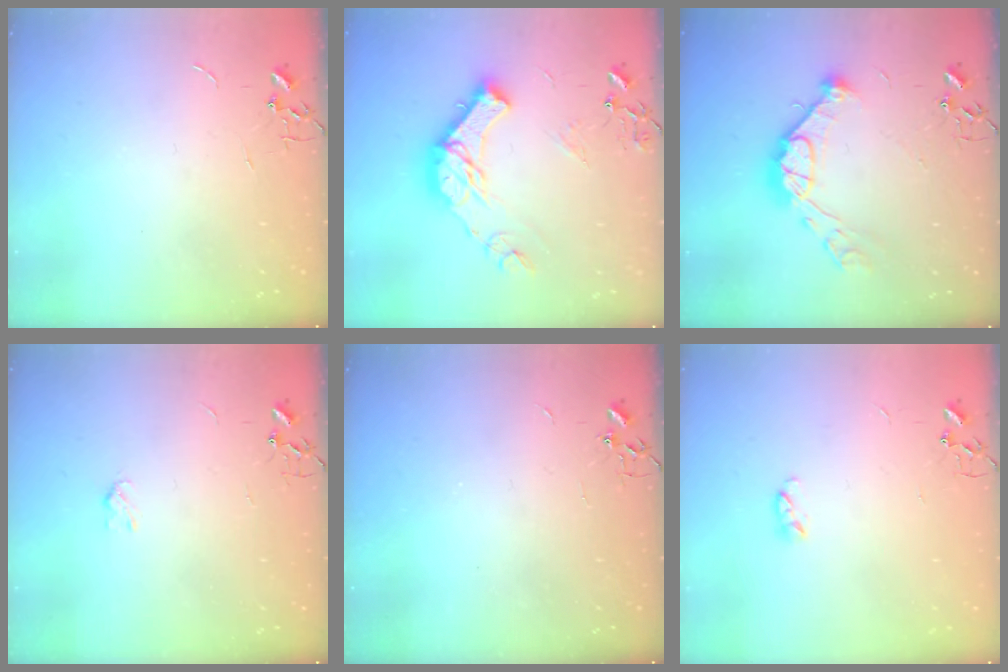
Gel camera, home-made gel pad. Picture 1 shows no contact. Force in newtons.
{"total": 18.6, "press": 18.5, "slide": 1.5}
{"total": 14.2, "press": 14.1, "slide": 1.8}
{"total": 3.2, "press": 3.2, "slide": 0.5}
{"total": 2.1, "press": 2.1, "slide": 0.4}
{"total": 3.6, "press": 3.6, "slide": 0.5}